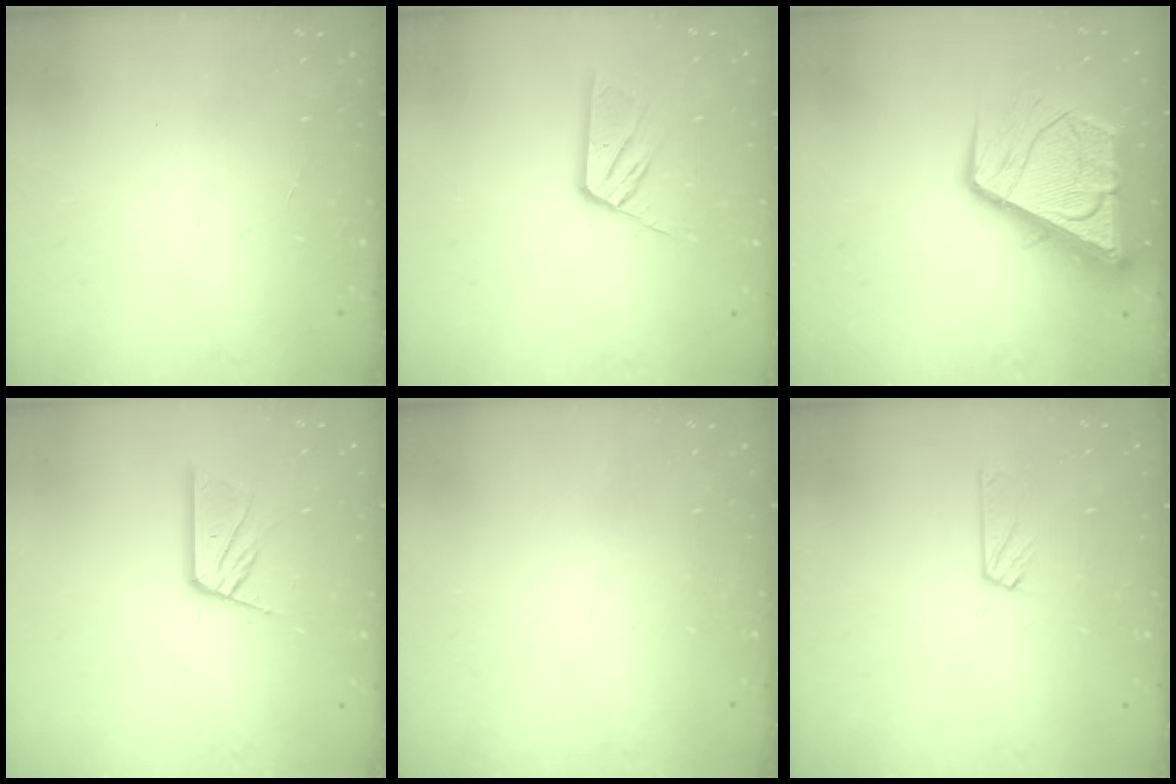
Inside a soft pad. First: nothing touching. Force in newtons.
{"total": 9.5, "press": 9.5, "slide": 0.5}
{"total": 16.0, "press": 15.9, "slide": 2.0}
{"total": 11.2, "press": 11.1, "slide": 1.0}
{"total": 0.0}
{"total": 3.0, "press": 3.0, "slide": 0.3}